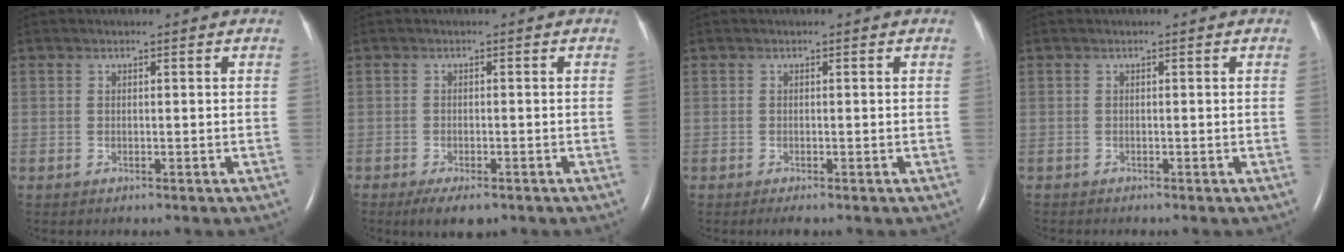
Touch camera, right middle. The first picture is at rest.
{"total": 3.8, "force": [-2.5, 1.2, 2.5], "torque": [-0.044, -0.005, -0.034]}
{"total": 0.9, "force": [-0.7, 0.0, 0.6], "torque": [-0.013, -0.004, -0.011]}
{"total": 0.0}